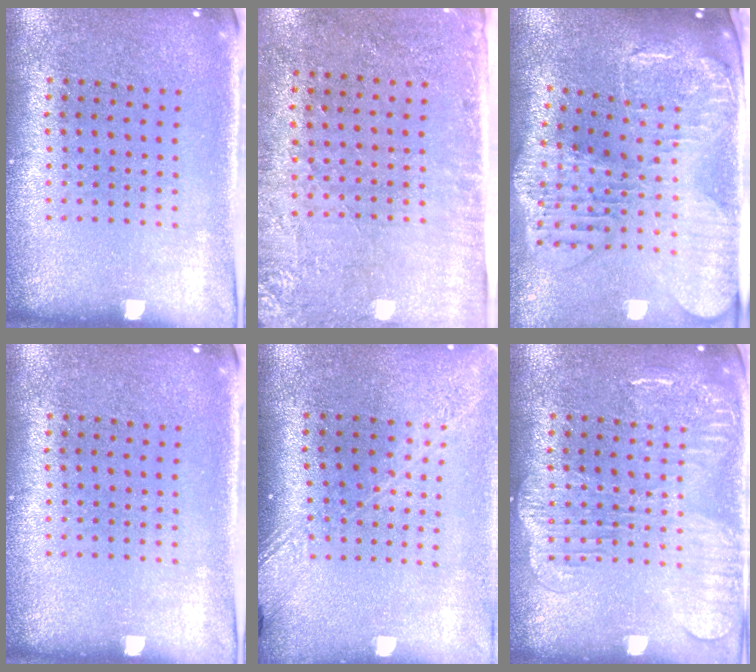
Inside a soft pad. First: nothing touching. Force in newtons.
{"total": 2.8, "press": 2.3, "slide": 1.6}
{"total": 3.0, "press": 2.5, "slide": 1.6}
{"total": 0.0}
{"total": 2.1, "press": 1.6, "slide": 1.4}
{"total": 3.0, "press": 3.0, "slide": 0.4}